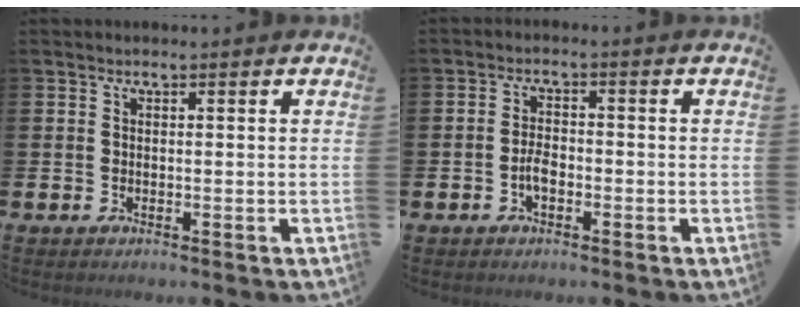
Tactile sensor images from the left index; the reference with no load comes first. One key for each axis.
{"total": 2.5, "fx": -0.9, "fy": 1.3, "fz": 1.9, "tx": -0.033, "ty": 0.002, "tz": -0.019}